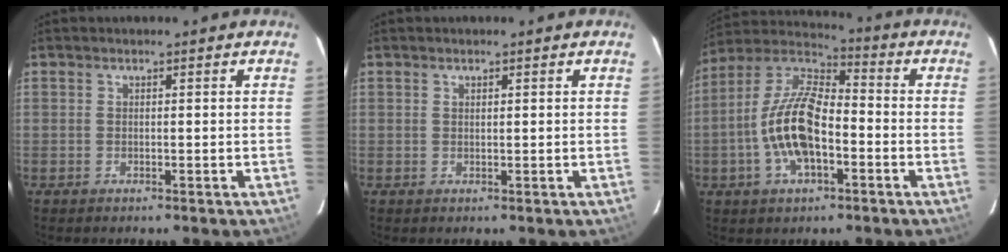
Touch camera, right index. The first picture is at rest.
{"total": 0.5, "force": [0.4, 0.2, 0.3], "torque": [-0.005, 0.002, 0.008]}
{"total": 14.6, "force": [-4.0, 6.6, 12.4], "torque": [-0.254, 0.007, -0.077]}